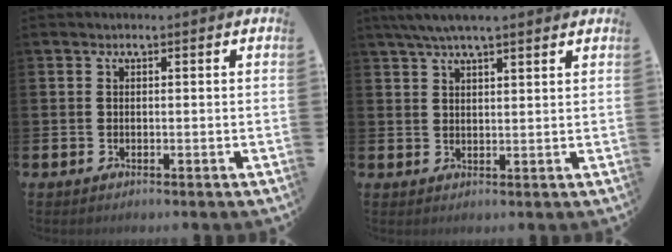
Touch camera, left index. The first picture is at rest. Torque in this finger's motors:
{"motor_torque": [0.83, -0.96, 1.05, 0.21]}